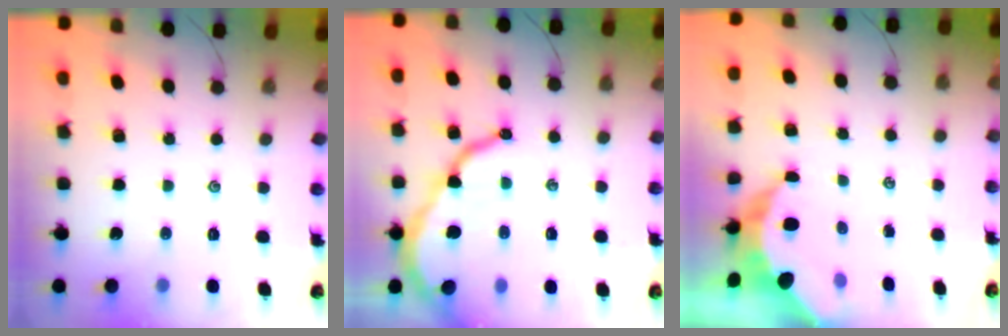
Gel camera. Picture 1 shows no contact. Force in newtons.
{"total": 12.2, "press": 12.1, "slide": 1.2}
{"total": 7.7, "press": 7.6, "slide": 1.2}